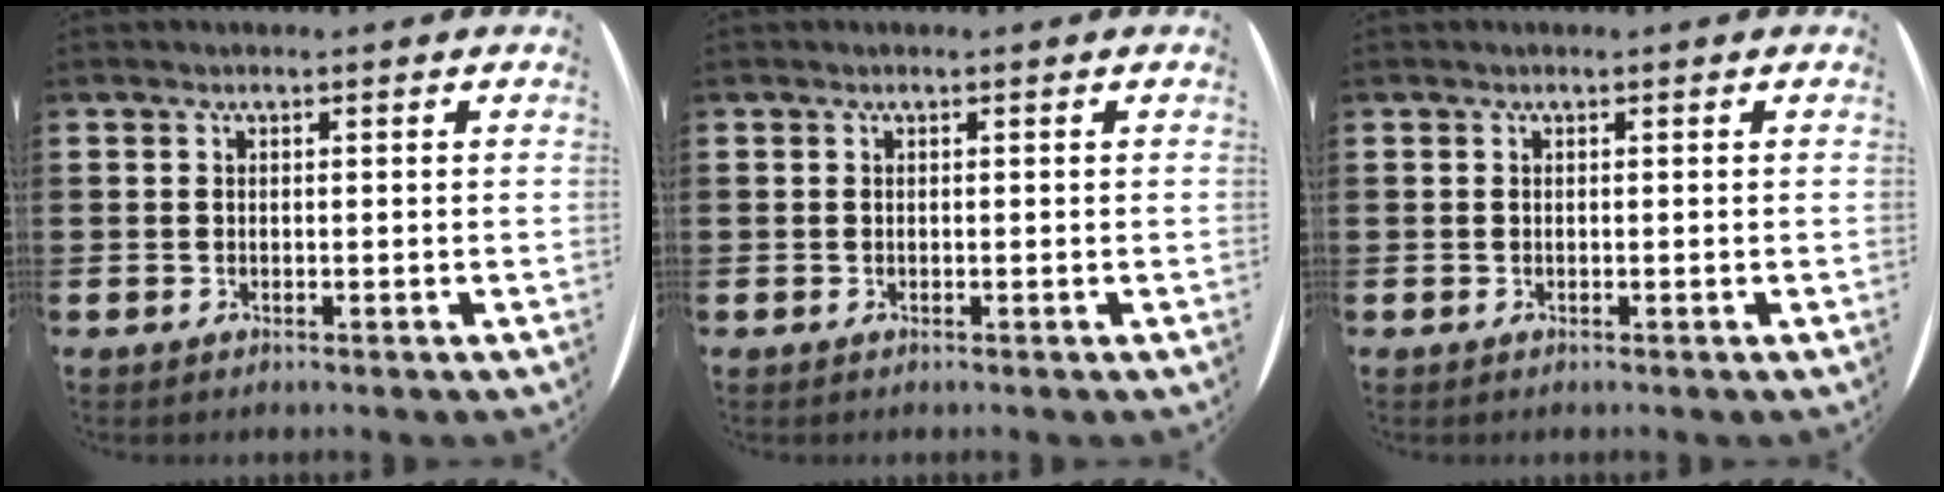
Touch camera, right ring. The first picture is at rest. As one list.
[{"total": 0.0}, {"total": 0.0}]